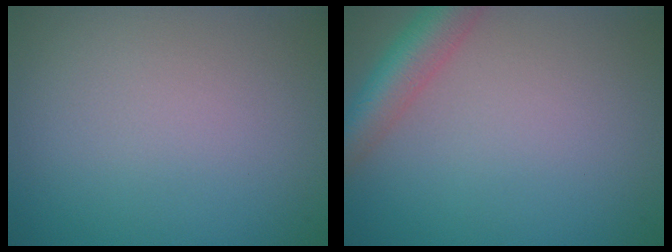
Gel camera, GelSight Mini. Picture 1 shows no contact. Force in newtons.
{"total": 4.6, "press": 4.6, "slide": 0.2}